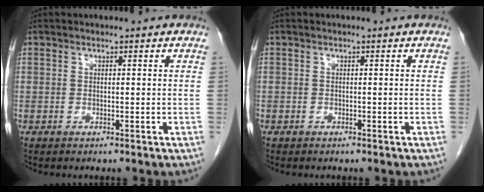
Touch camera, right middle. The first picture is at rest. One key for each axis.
{"total": 0.0}